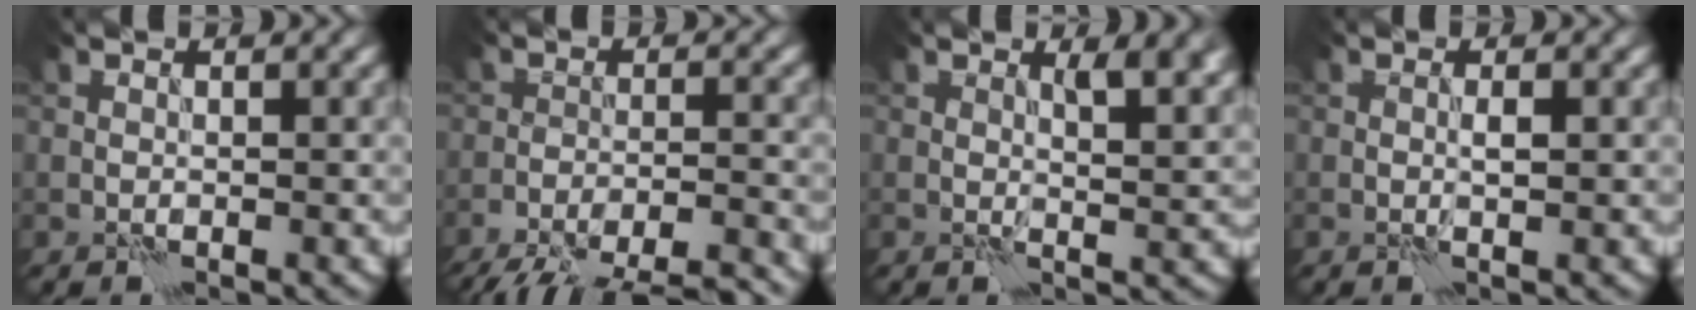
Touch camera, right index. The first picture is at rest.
{"total": 12.9, "force": [-11.7, 2.9, 4.6], "torque": [-0.063, -0.009, -0.160]}
{"total": 3.4, "force": [1.4, 0.9, 2.9], "torque": [-0.042, -0.002, 0.022]}
{"total": 1.0, "force": [0.0, 0.1, 1.0], "torque": [-0.018, 0.001, 0.000]}